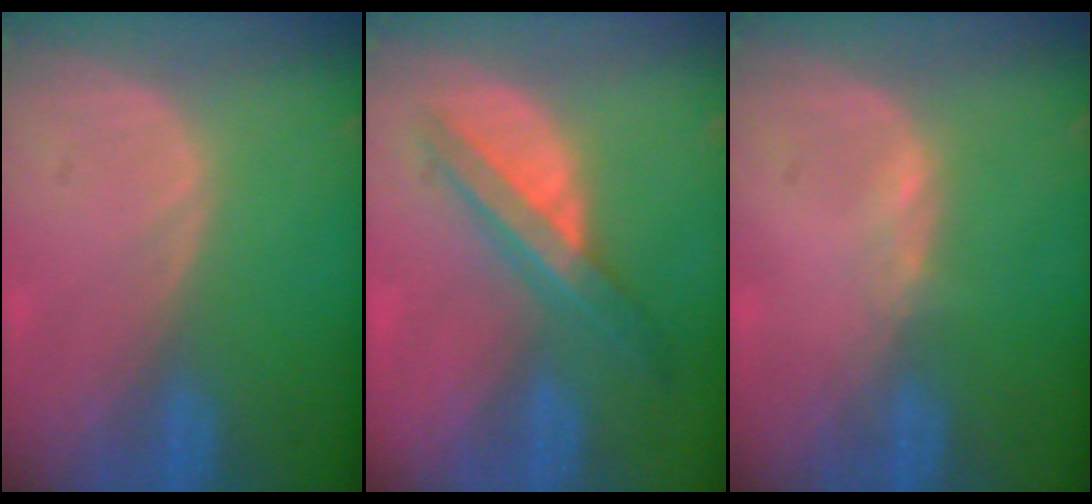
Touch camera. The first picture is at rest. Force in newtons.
{"total": 7.2, "press": 6.1, "slide": 3.8}
{"total": 0.7, "press": 0.7, "slide": 0.2}